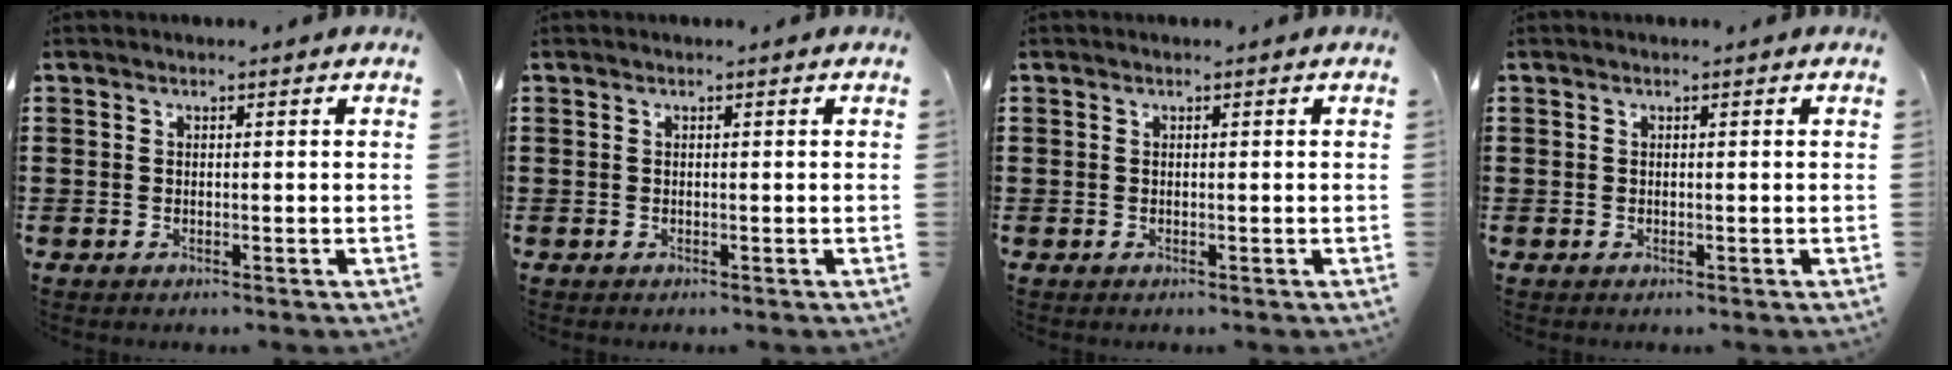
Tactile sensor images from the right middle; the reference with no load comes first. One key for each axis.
{"total": 0.0}
{"total": 0.0}
{"total": 0.0}